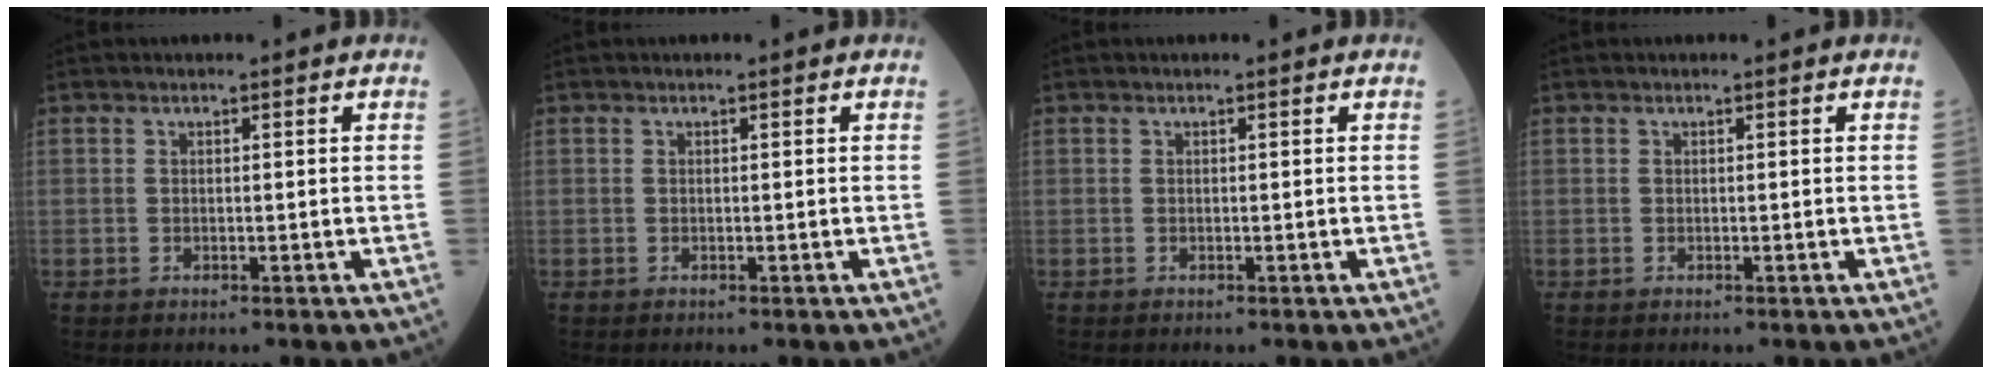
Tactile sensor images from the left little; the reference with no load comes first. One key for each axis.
{"total": 0.0}
{"total": 0.0}
{"total": 0.0}